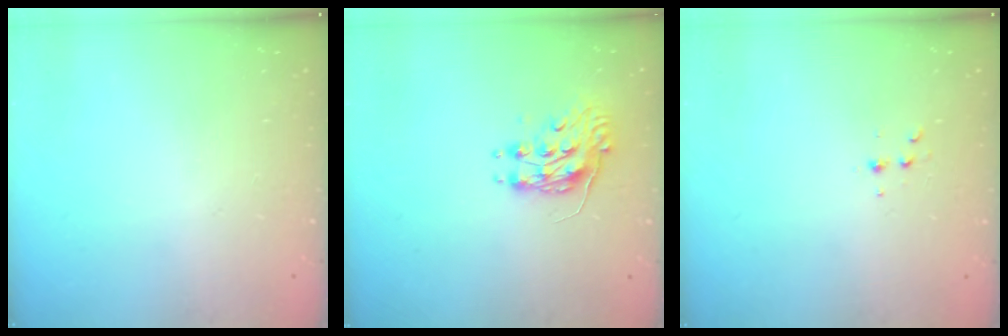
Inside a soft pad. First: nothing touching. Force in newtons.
{"total": 8.2, "press": 8.2, "slide": 0.3}
{"total": 3.7, "press": 3.5, "slide": 1.1}